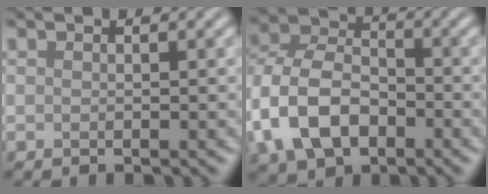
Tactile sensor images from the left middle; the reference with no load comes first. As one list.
[{"total": 9.3, "force": [-3.0, 6.4, 6.0], "torque": [-0.135, -0.003, -0.070]}]